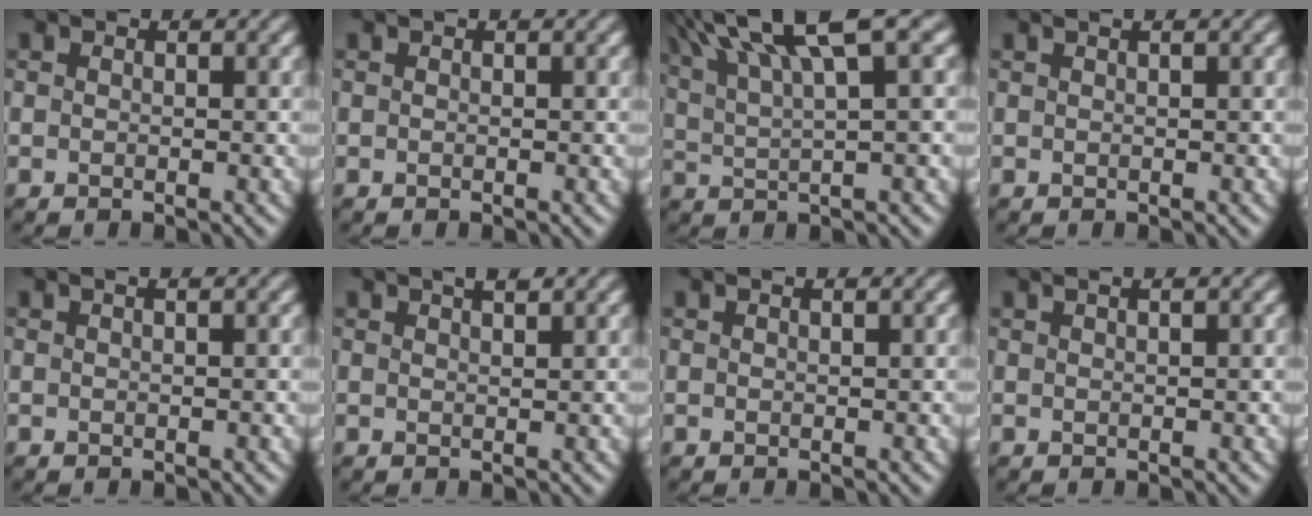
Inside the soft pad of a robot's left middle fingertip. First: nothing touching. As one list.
[{"total": 0.0}, {"total": 9.9, "force": [5.5, 2.5, 7.8], "torque": [-0.144, 0.026, 0.092]}, {"total": 1.7, "force": [1.2, 0.6, 1.1], "torque": [-0.011, 0.016, 0.007]}, {"total": 0.9, "force": [0.6, 0.2, 0.7], "torque": [-0.005, 0.002, 0.000]}, {"total": 1.9, "force": [1.4, 0.4, 1.2], "torque": [-0.011, 0.010, 0.009]}, {"total": 0.8, "force": [0.7, 0.1, 0.4], "torque": [-0.004, 0.000, 0.004]}, {"total": 2.3, "force": [1.4, 0.9, 1.5], "torque": [-0.016, 0.022, 0.011]}]